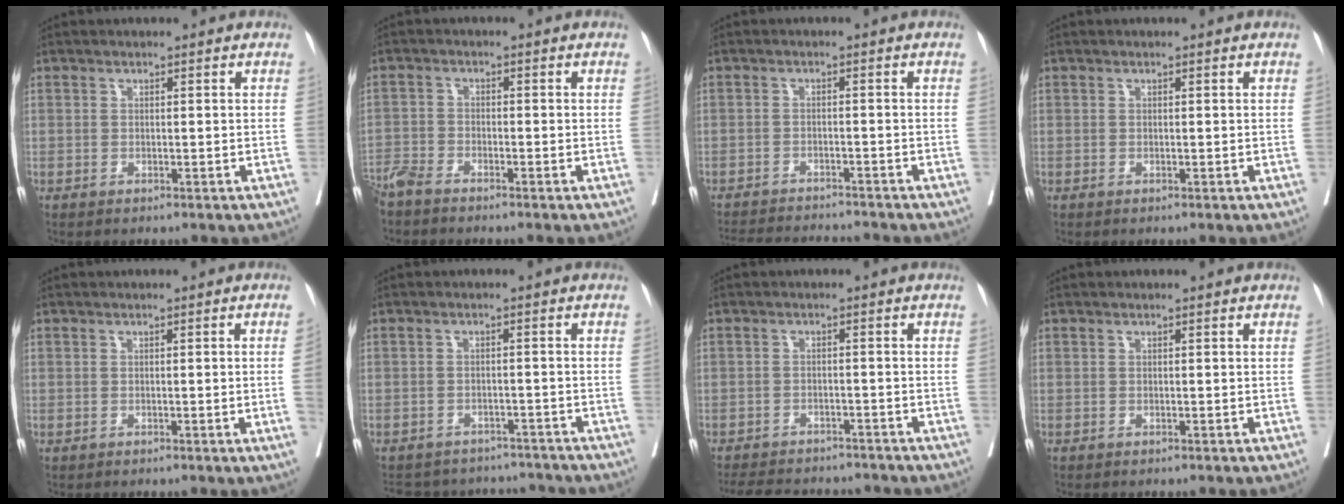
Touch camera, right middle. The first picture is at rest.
{"total": 3.8, "force": [-3.6, 0.3, 1.4], "torque": [-0.022, -0.011, -0.073]}
{"total": 10.5, "force": [-10.1, 0.9, 2.8], "torque": [-0.042, -0.004, -0.145]}
{"total": 0.0}
{"total": 1.5, "force": [0.0, -0.8, 1.3], "torque": [-0.018, 0.001, 0.001]}
{"total": 10.7, "force": [-10.0, 3.6, 1.1], "torque": [-0.020, 0.020, -0.122]}
{"total": 11.4, "force": [-10.2, 3.8, 3.3], "torque": [-0.059, 0.004, -0.134]}
{"total": 0.0}